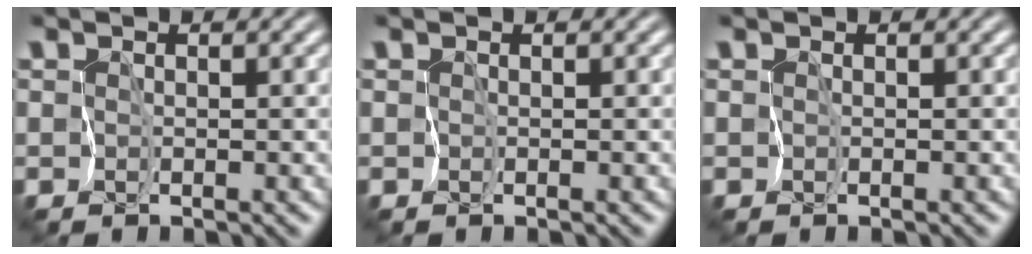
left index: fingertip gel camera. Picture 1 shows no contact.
{"total": 0.0}
{"total": 0.0}